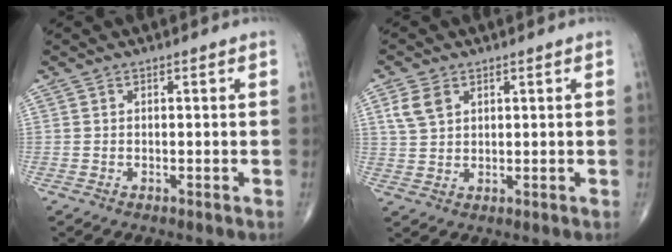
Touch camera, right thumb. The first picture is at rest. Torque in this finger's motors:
{"motor_torque": [-0.33, 0.42, 0.26, 0.15, 0.02]}